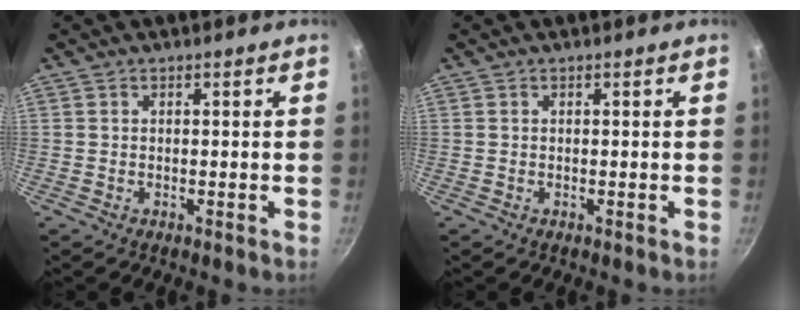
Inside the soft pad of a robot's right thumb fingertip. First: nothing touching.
{"total": 0.0}